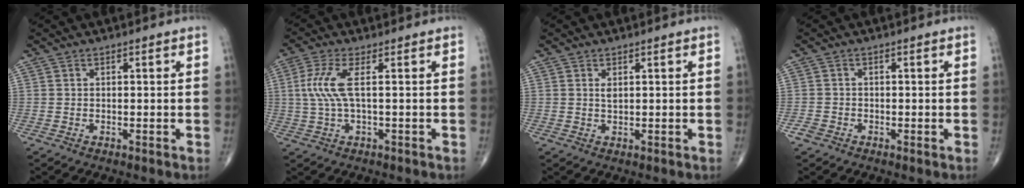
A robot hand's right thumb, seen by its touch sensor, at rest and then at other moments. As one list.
[{"total": 6.3, "force": [0.8, 1.5, 6.0], "torque": [-0.168, 0.007, 0.017]}, {"total": 1.3, "force": [0.5, 0.6, 1.1], "torque": [-0.019, -0.003, 0.010]}, {"total": 1.6, "force": [-1.0, 1.1, 0.6], "torque": [-0.009, 0.002, -0.021]}]